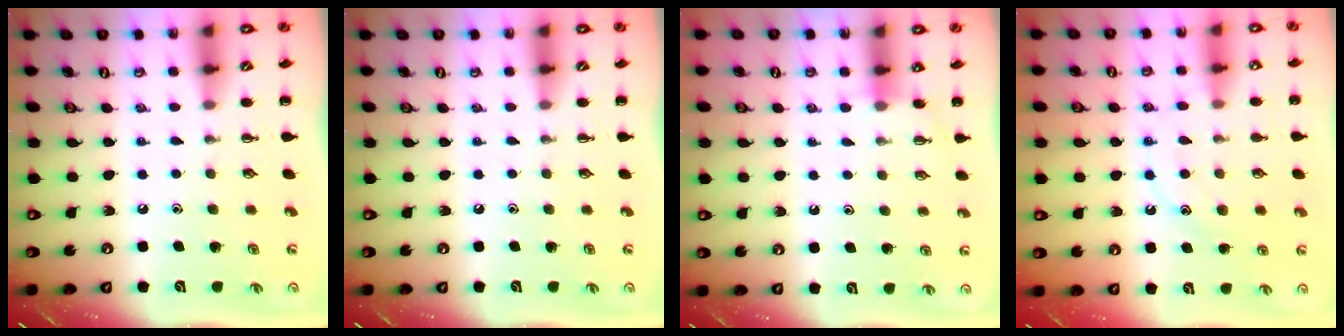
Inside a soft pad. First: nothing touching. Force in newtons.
{"total": 0.0}
{"total": 4.3, "press": 4.1, "slide": 1.2}
{"total": 12.0, "press": 12.0, "slide": 0.9}